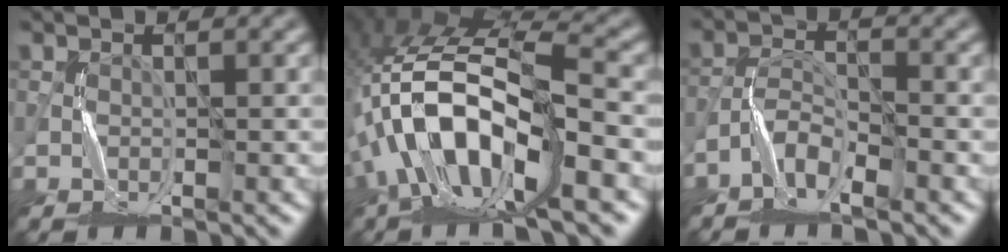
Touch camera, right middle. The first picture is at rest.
{"total": 11.9, "force": [-4.1, 4.4, 10.3], "torque": [-0.206, 0.014, -0.082]}
{"total": 2.8, "force": [-2.3, 0.7, 1.5], "torque": [-0.030, 0.003, -0.054]}